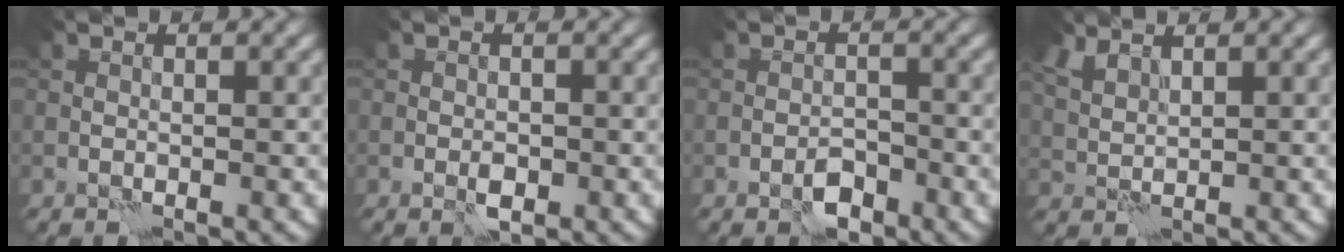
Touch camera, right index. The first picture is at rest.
{"total": 1.3, "force": [-0.6, 0.6, 1.0], "torque": [-0.015, 0.000, -0.011]}
{"total": 2.1, "force": [-1.6, 0.9, 1.0], "torque": [-0.013, 0.005, -0.029]}
{"total": 1.8, "force": [1.7, 0.3, 0.4], "torque": [-0.019, 0.002, 0.041]}